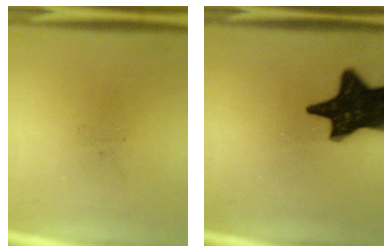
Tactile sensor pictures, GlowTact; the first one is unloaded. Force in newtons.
{"total": 18.7}